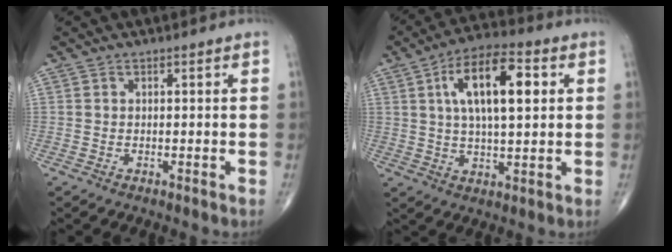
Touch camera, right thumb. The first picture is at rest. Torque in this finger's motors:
{"motor_torque": [0.04, 0.35, 0.75, 0.04, 0.31]}